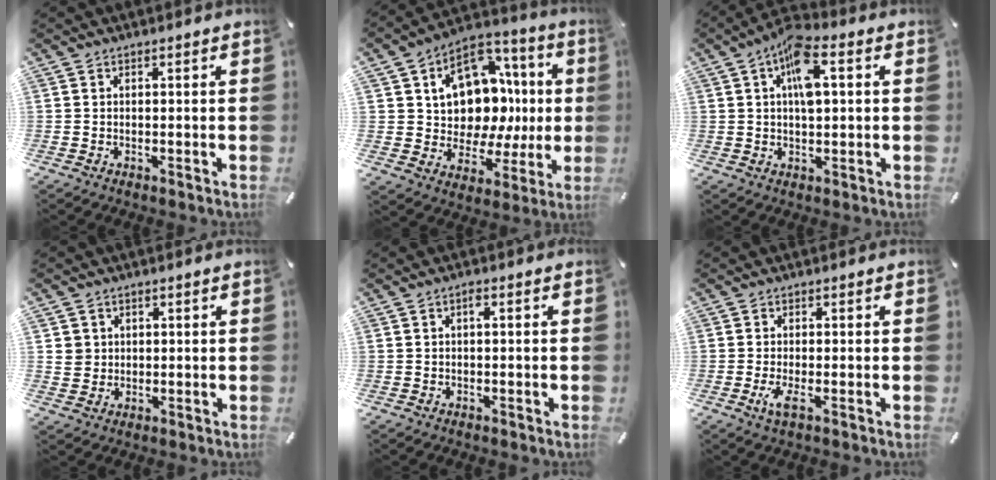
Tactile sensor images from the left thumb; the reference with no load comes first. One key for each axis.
{"total": 14.8, "fx": 3.3, "fy": 11.9, "fz": 8.2, "tx": -0.110, "ty": -0.042, "tz": 0.064}
{"total": 9.2, "fx": 2.7, "fy": 4.0, "fz": 7.8, "tx": -0.138, "ty": 0.007, "tz": 0.045}
{"total": 4.0, "fx": 1.2, "fy": 3.9, "fz": 0.0, "tx": -0.004, "ty": 0.004, "tz": 0.023}
{"total": 1.2, "fx": 0.1, "fy": 0.4, "fz": 1.1, "tx": -0.023, "ty": 0.004, "tz": 0.000}
{"total": 3.2, "fx": -0.7, "fy": 1.0, "fz": 3.0, "tx": -0.071, "ty": -0.010, "tz": -0.017}